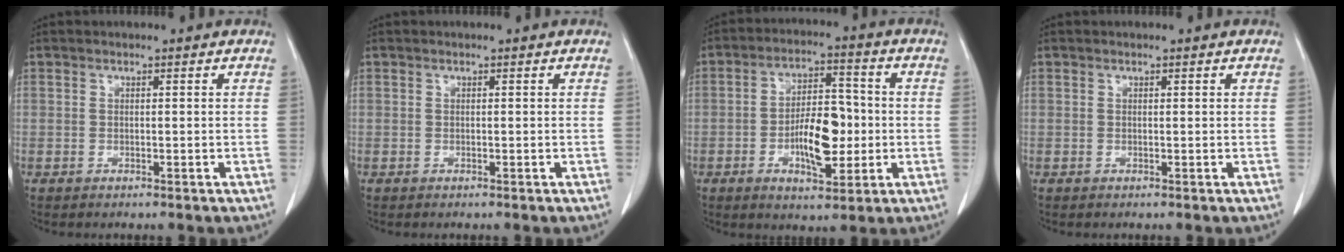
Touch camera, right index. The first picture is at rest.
{"total": 0.0}
{"total": 9.8, "force": [-1.8, 4.1, 8.7], "torque": [-0.152, 0.011, -0.027]}
{"total": 0.0}